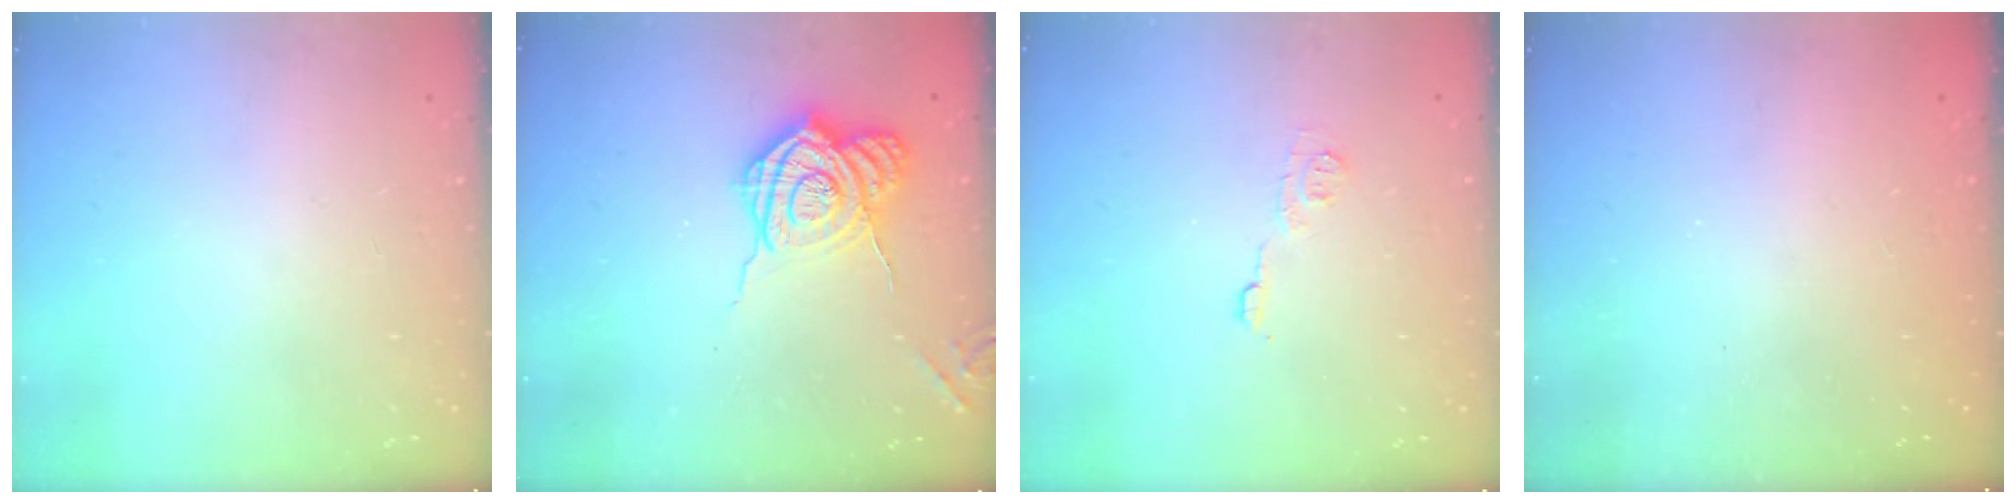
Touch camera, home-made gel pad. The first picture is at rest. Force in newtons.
{"total": 12.2, "press": 12.1, "slide": 0.8}
{"total": 5.4, "press": 5.4, "slide": 0.7}
{"total": 2.4, "press": 2.3, "slide": 0.8}